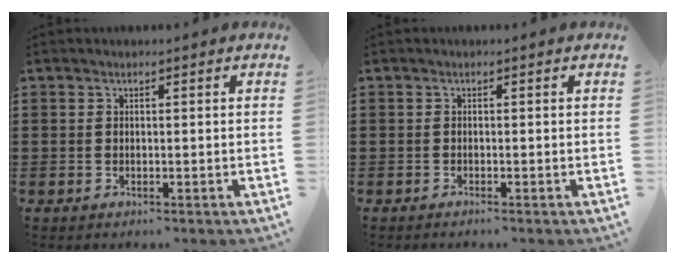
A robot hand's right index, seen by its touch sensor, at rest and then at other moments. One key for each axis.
{"total": 0.5, "fx": -0.4, "fy": -0.2, "fz": 0.2, "tx": -0.006, "ty": -0.005, "tz": -0.007}